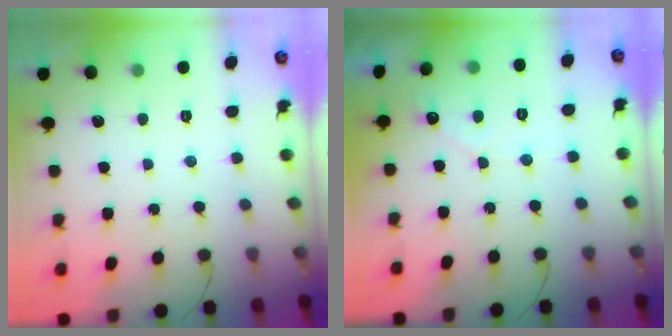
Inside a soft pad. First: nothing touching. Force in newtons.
{"total": 3.0, "press": 3.0, "slide": 0.1}